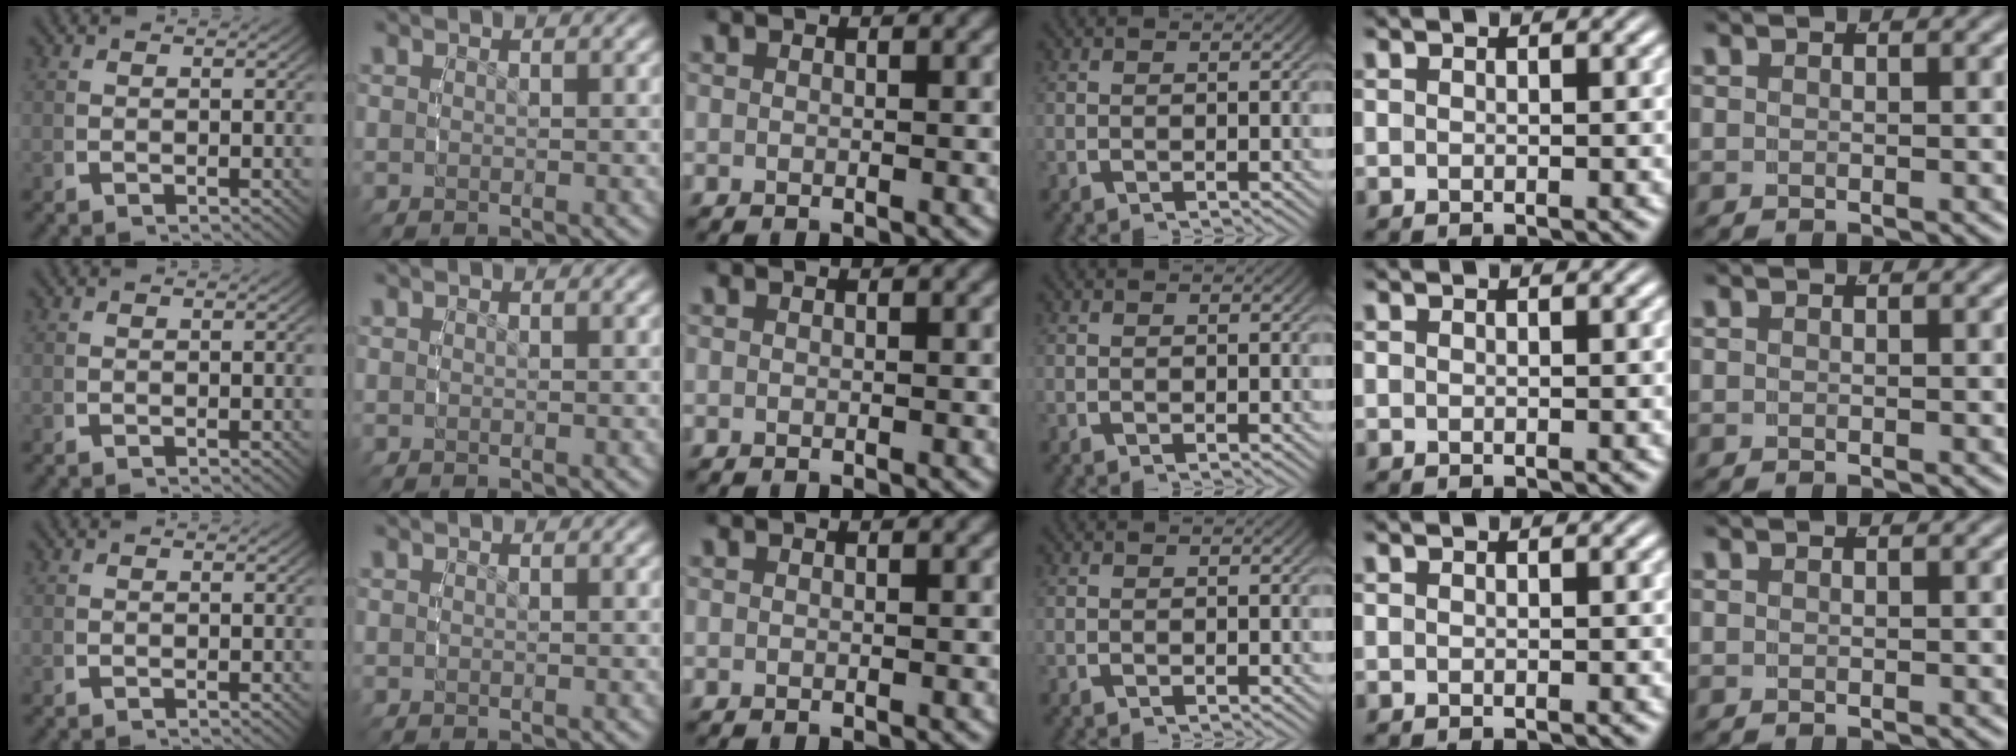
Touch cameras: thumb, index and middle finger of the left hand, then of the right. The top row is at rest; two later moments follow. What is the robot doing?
{"motion": "reach", "object": "glasses case"}